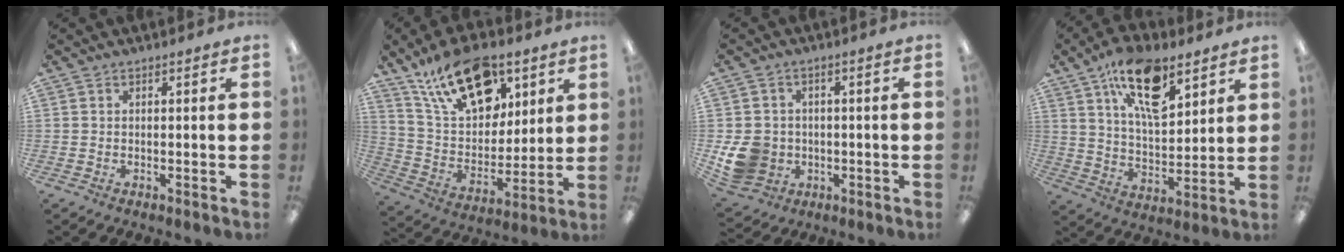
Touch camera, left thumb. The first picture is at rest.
{"total": 20.4, "force": [12.8, 11.0, 11.5], "torque": [-0.190, -0.056, 0.226]}
{"total": 10.0, "force": [-1.6, 8.9, 4.2], "torque": [-0.100, 0.015, -0.024]}
{"total": 16.9, "force": [10.0, 7.5, 11.3], "torque": [-0.179, -0.041, 0.169]}